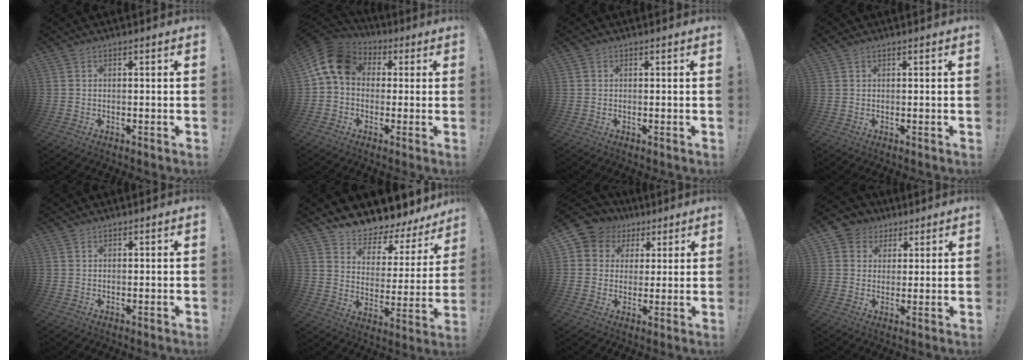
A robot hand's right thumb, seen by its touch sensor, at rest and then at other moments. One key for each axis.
{"total": 12.6, "fx": 2.6, "fy": 9.2, "fz": 8.2, "tx": -0.146, "ty": 0.011, "tz": 0.055}
{"total": 0.0}
{"total": 0.9, "fx": 0.7, "fy": 0.5, "fz": 0.4, "tx": -0.006, "ty": 0.000, "tz": 0.013}
{"total": 1.5, "fx": 1.3, "fy": 0.6, "fz": 0.3, "tx": -0.004, "ty": -0.006, "tz": 0.025}
{"total": 7.2, "fx": 6.5, "fy": 2.4, "fz": 2.1, "tx": -0.034, "ty": -0.078, "tz": 0.106}
{"total": 7.7, "fx": 3.2, "fy": 6.7, "fz": 1.8, "tx": -0.031, "ty": -0.018, "tz": 0.065}
{"total": 6.7, "fx": 2.8, "fy": 6.0, "fz": 1.0, "tx": -0.014, "ty": -0.013, "tz": 0.058}